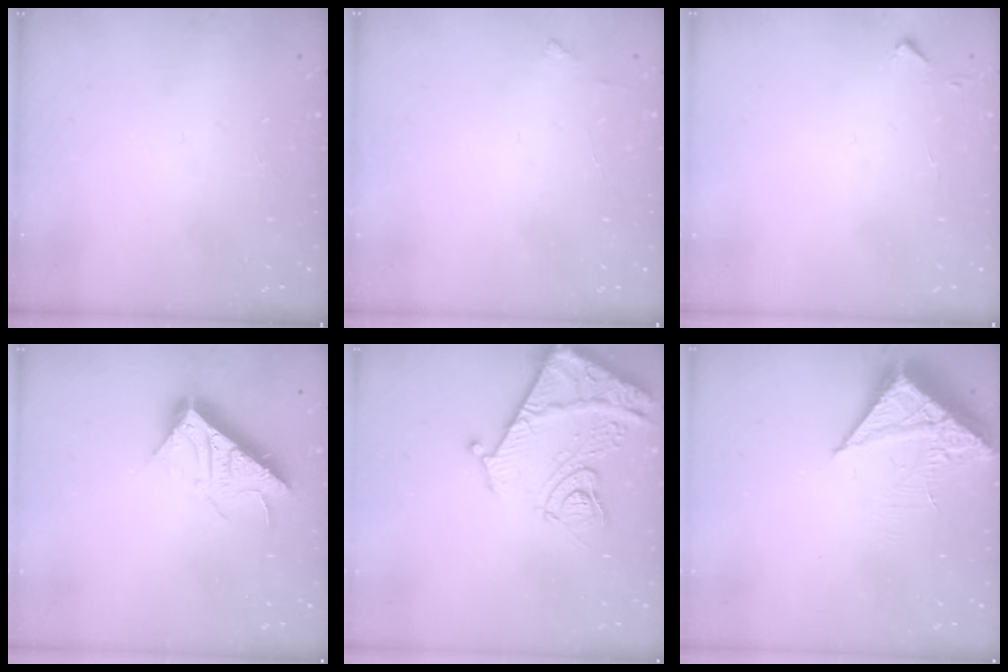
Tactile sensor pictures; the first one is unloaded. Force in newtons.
{"total": 2.6, "press": 2.6, "slide": 0.2}
{"total": 2.8, "press": 2.8, "slide": 0.4}
{"total": 16.3, "press": 16.3, "slide": 0.3}
{"total": 14.7, "press": 14.6, "slide": 1.7}
{"total": 7.7, "press": 7.7, "slide": 0.5}